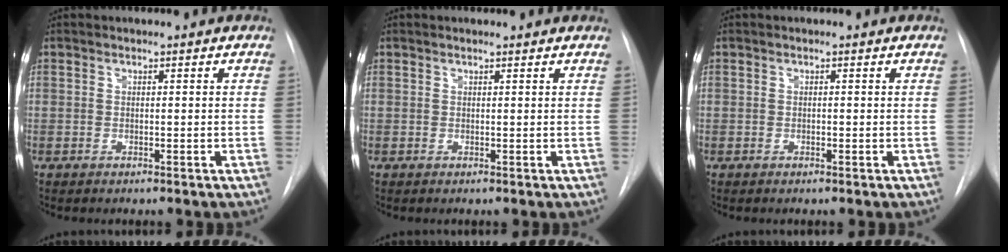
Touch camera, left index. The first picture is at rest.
{"total": 1.5, "force": [1.5, 0.1, 0.4], "torque": [-0.014, 0.012, 0.018]}
{"total": 0.0}